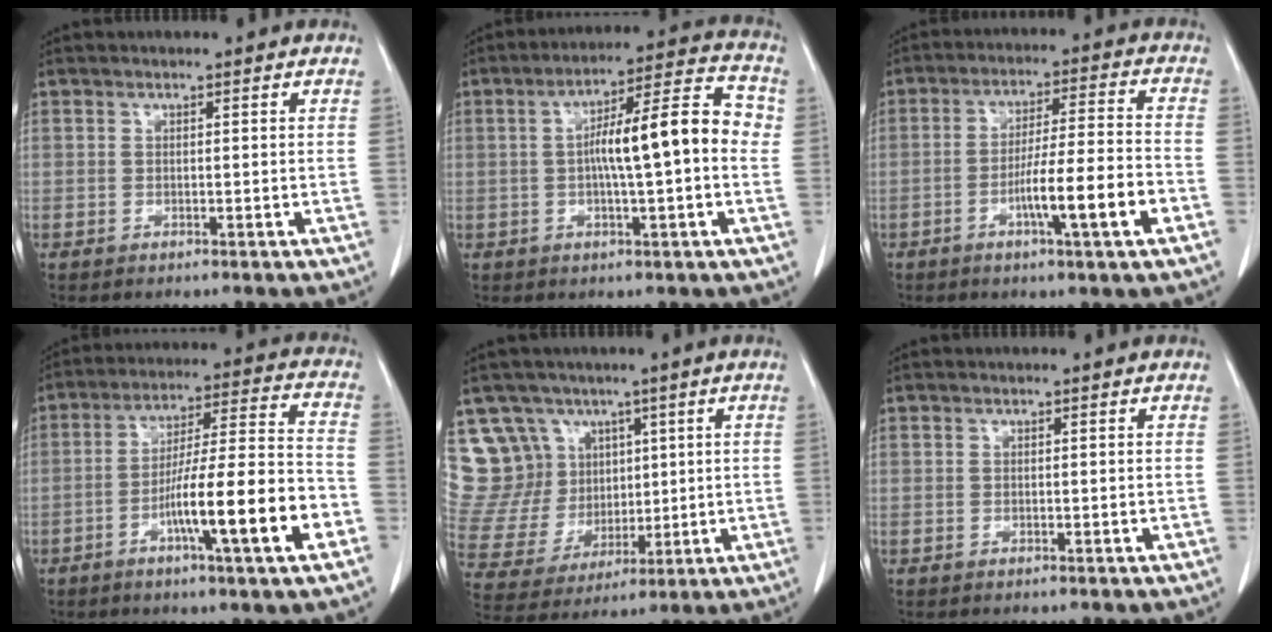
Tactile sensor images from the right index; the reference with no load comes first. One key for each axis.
{"total": 12.7, "fx": 0.3, "fy": 1.8, "fz": 12.6, "tx": -0.193, "ty": 0.035, "tz": 0.000}
{"total": 10.7, "fx": -4.2, "fy": -0.1, "fz": 9.9, "tx": -0.162, "ty": -0.001, "tz": -0.069}
{"total": 15.8, "fx": -6.0, "fy": 0.4, "fz": 14.6, "tx": -0.240, "ty": 0.002, "tz": -0.096}
{"total": 14.1, "fx": 7.6, "fy": 11.6, "fz": 2.9, "tx": -0.089, "ty": 0.062, "tz": 0.175}
{"total": 0.0}